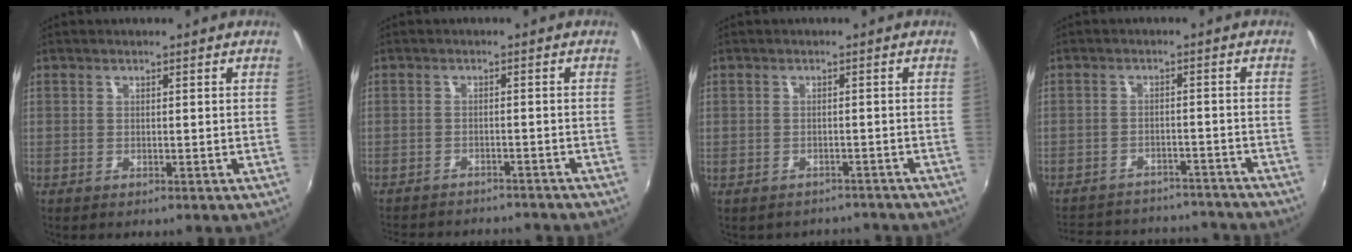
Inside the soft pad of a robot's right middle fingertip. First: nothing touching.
{"total": 11.9, "force": [-10.7, 3.1, 4.1], "torque": [-0.093, -0.010, -0.146]}
{"total": 4.4, "force": [-3.1, 3.1, 0.2], "torque": [0.005, 0.026, -0.037]}
{"total": 20.0, "force": [-17.6, 7.0, 6.6], "torque": [-0.146, 0.029, -0.218]}